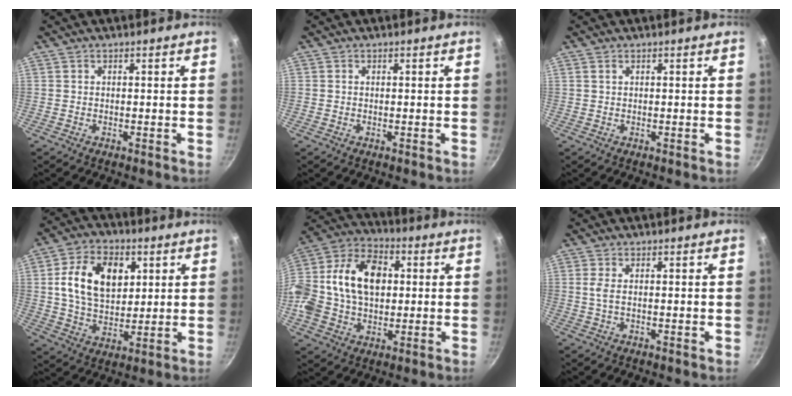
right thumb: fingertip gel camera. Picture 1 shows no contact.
{"total": 0.0}
{"total": 0.5, "force": [0.3, 0.3, 0.3], "torque": [-0.005, 0.001, 0.005]}
{"total": 15.0, "force": [3.9, 10.2, 10.4], "torque": [-0.156, -0.004, 0.062]}
{"total": 20.7, "force": [2.0, 14.7, 14.4], "torque": [-0.248, 0.036, 0.021]}
{"total": 1.9, "force": [0.2, 0.6, 1.8], "torque": [-0.041, 0.000, 0.004]}